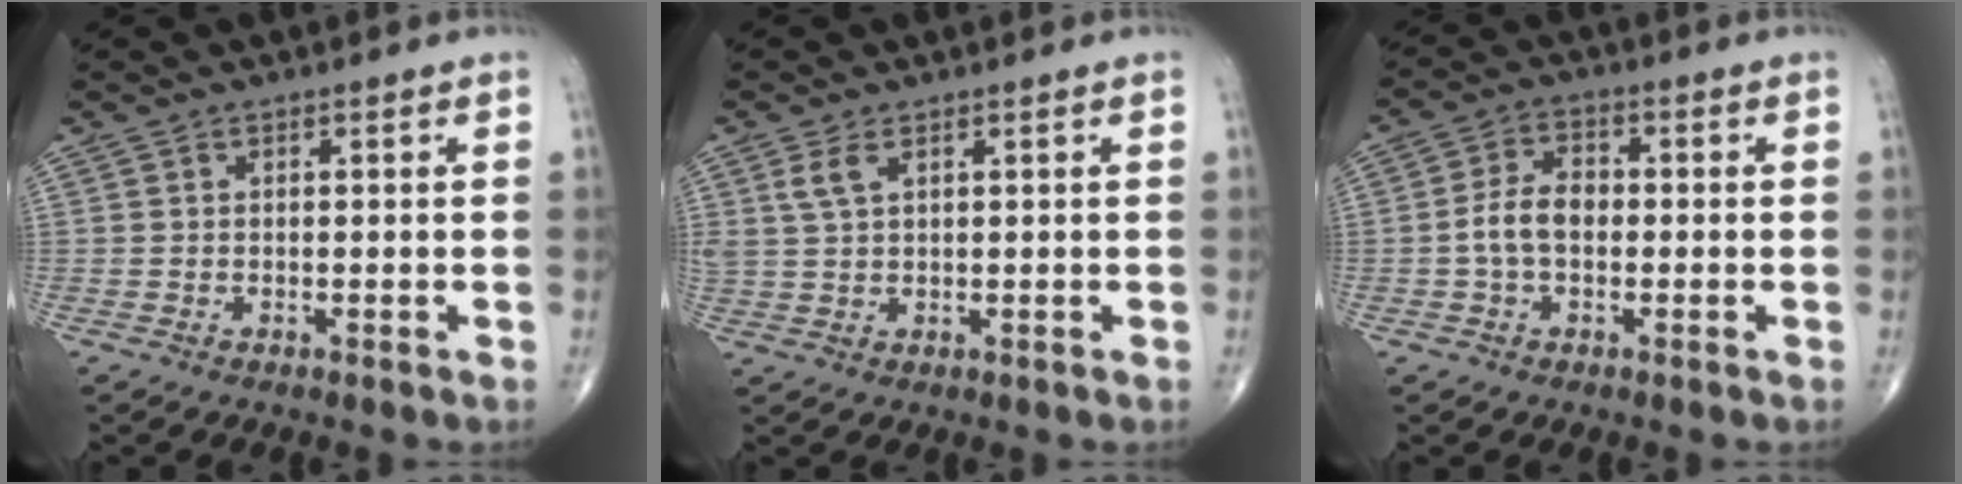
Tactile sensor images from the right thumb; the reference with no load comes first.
{"total": 3.3, "force": [1.6, 1.5, 2.4], "torque": [-0.056, 0.002, 0.040]}
{"total": 6.0, "force": [-0.7, 3.8, 4.6], "torque": [-0.083, 0.022, -0.021]}